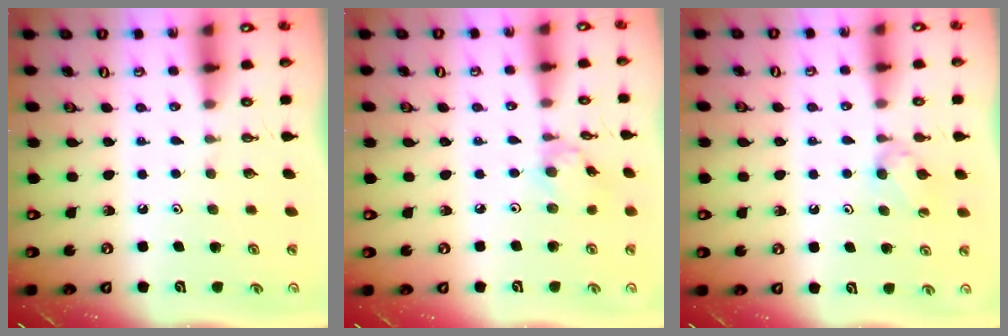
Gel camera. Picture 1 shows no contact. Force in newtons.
{"total": 2.1, "press": 2.1, "slide": 0.2}
{"total": 4.8, "press": 4.7, "slide": 0.8}